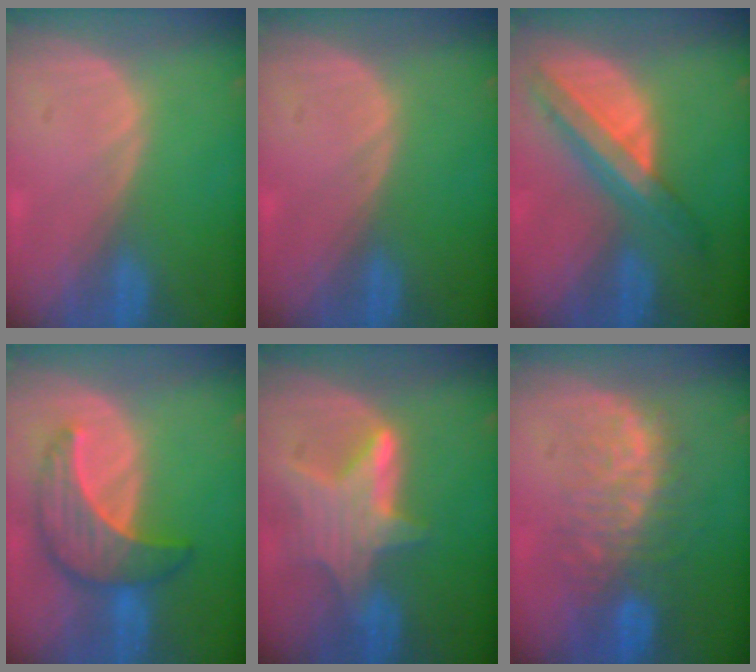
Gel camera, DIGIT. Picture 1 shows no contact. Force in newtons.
{"total": 0.0}
{"total": 8.3, "press": 7.0, "slide": 4.4}
{"total": 7.9, "press": 7.9, "slide": 0.4}
{"total": 6.8, "press": 6.6, "slide": 1.7}
{"total": 9.7, "press": 8.5, "slide": 4.7}